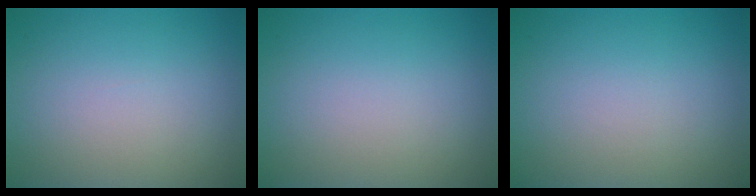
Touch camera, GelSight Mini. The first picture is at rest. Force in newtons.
{"total": 0.0}
{"total": 0.0}